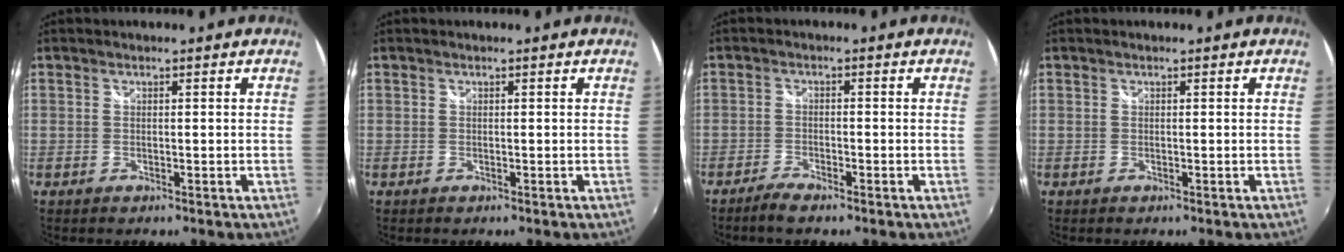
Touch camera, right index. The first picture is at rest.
{"total": 0.0}
{"total": 3.0, "force": [-2.5, 0.5, 1.5], "torque": [-0.050, -0.001, -0.053]}
{"total": 0.0}